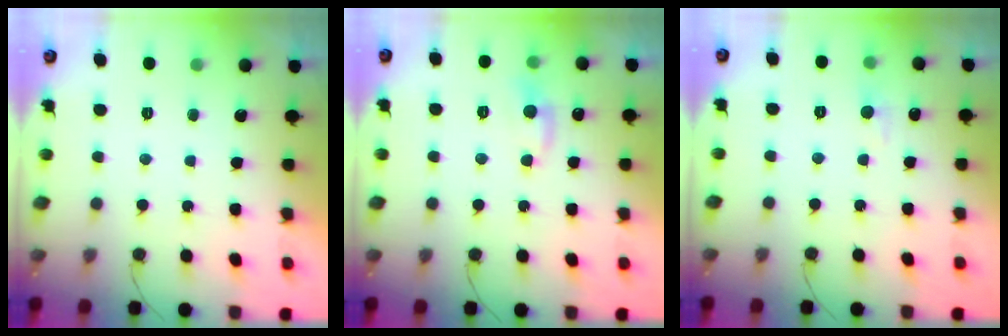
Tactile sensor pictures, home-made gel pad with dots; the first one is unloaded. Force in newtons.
{"total": 5.1, "press": 5.1, "slide": 0.7}
{"total": 4.7, "press": 4.7, "slide": 0.6}